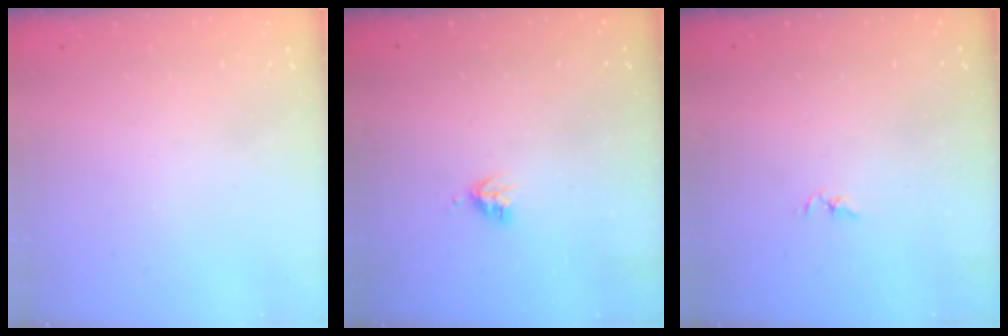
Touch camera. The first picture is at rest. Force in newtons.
{"total": 4.3, "press": 4.2, "slide": 0.5}
{"total": 1.2, "press": 1.1, "slide": 0.2}